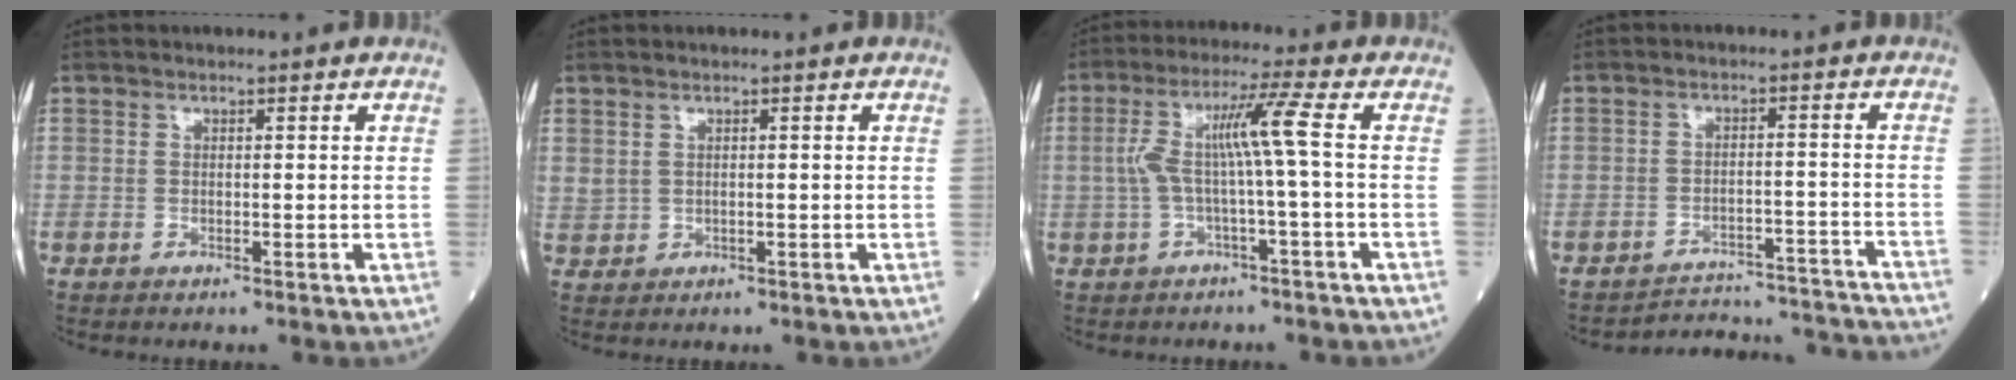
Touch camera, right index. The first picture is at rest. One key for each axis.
{"total": 1.5, "fx": 0.6, "fy": 1.0, "fz": 0.9, "tx": -0.025, "ty": 0.004, "tz": 0.020}
{"total": 7.0, "fx": -0.4, "fy": -1.2, "fz": 6.8, "tx": -0.140, "ty": 0.026, "tz": -0.002}
{"total": 15.9, "fx": -15.8, "fy": 0.6, "fz": 1.2, "tx": 0.000, "ty": 0.019, "tz": -0.196}